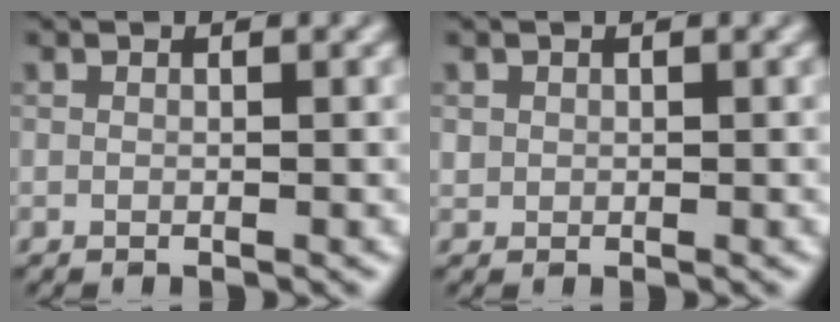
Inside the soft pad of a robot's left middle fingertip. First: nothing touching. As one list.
[{"total": 0.6, "force": [0.2, 0.6, 0.0], "torque": [0.004, -0.004, 0.006]}]